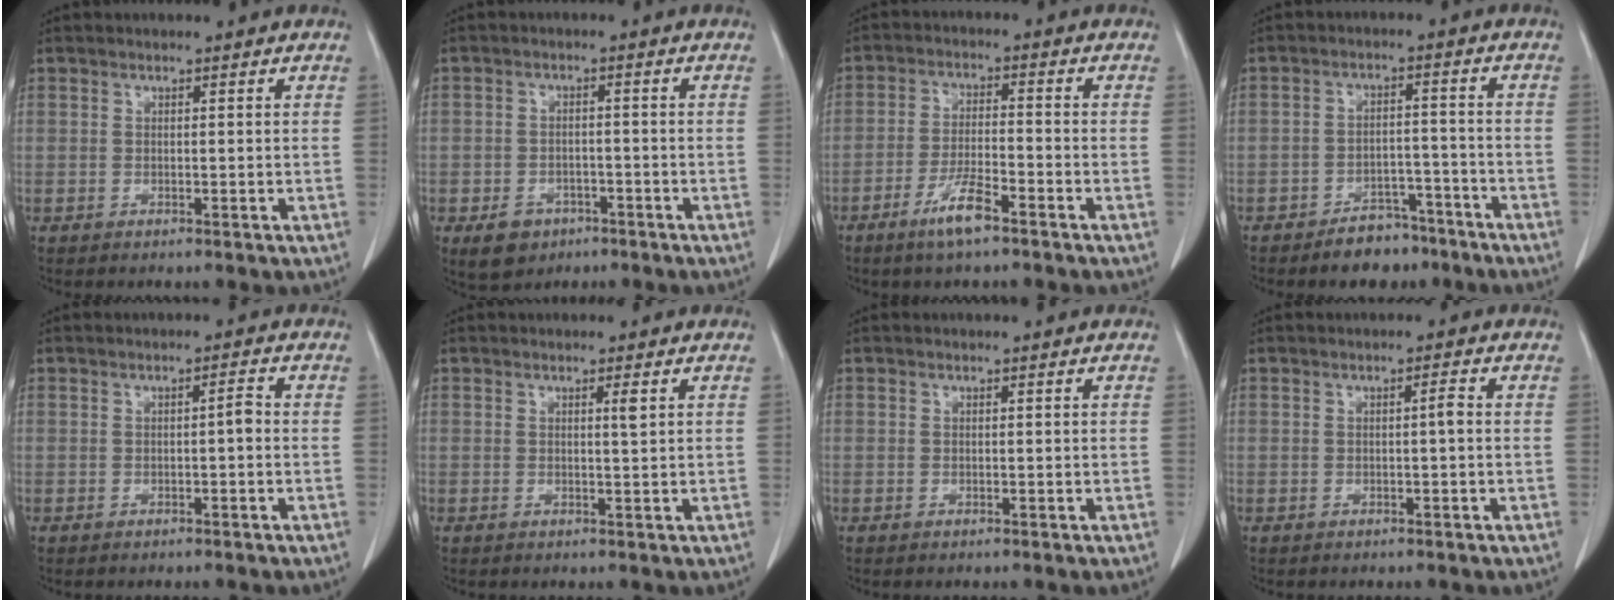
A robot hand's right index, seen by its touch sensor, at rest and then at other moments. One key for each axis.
{"total": 4.8, "fx": -2.5, "fy": 3.7, "fz": 1.6, "tx": -0.025, "ty": 0.005, "tz": -0.030}
{"total": 6.1, "fx": -4.0, "fy": 0.8, "fz": 4.6, "tx": -0.095, "ty": -0.006, "tz": -0.075}
{"total": 6.4, "fx": -4.9, "fy": 3.4, "fz": 2.3, "tx": -0.028, "ty": 0.011, "tz": -0.073}
{"total": 1.5, "fx": -0.2, "fy": 0.3, "fz": 1.5, "tx": -0.021, "ty": 0.004, "tz": -0.003}
{"total": 1.2, "fx": 0.5, "fy": -0.2, "fz": 1.1, "tx": -0.019, "ty": -0.003, "tz": 0.007}
{"total": 0.0}
{"total": 1.2, "fx": 0.0, "fy": 0.0, "fz": 1.2, "tx": -0.020, "ty": 0.003, "tz": 0.000}